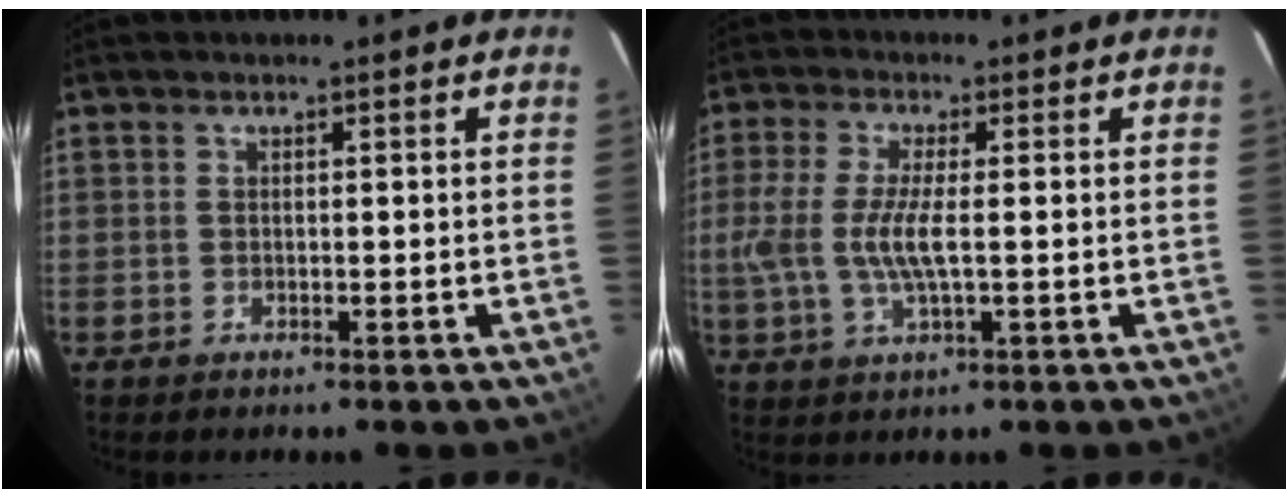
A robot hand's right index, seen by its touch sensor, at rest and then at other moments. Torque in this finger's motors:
{"motor_torque": [1.10, -0.44, 0.71, 0.21]}